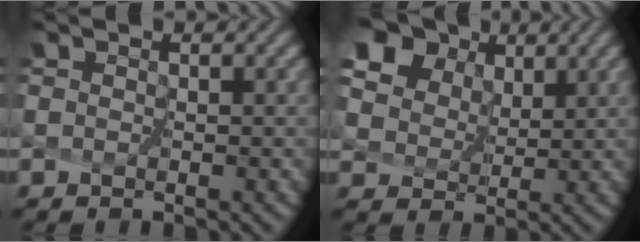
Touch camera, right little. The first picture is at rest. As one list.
[{"total": 10.4, "force": [6.5, 7.0, 4.0], "torque": [-0.113, 0.016, 0.138]}]